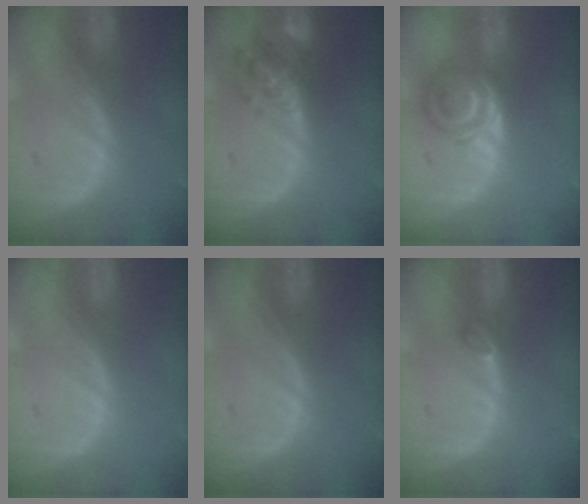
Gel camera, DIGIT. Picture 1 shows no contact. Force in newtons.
{"total": 6.1, "press": 5.7, "slide": 2.3}
{"total": 6.3, "press": 5.6, "slide": 2.7}
{"total": 0.0}
{"total": 0.0}
{"total": 1.4, "press": 1.3, "slide": 0.3}